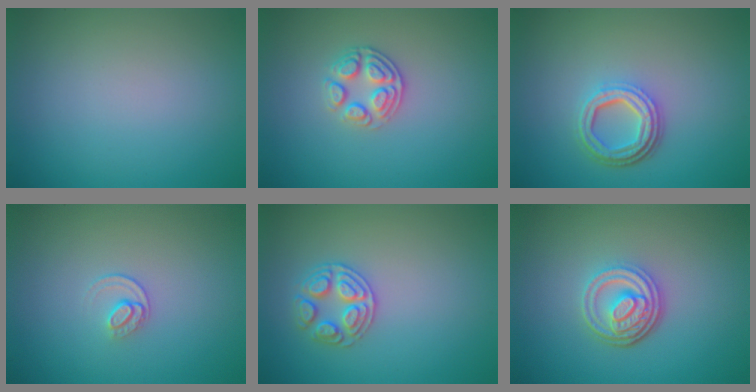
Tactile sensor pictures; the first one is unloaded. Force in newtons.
{"total": 2.6, "press": 2.5, "slide": 0.9}
{"total": 4.1, "press": 3.2, "slide": 2.7}
{"total": 1.2, "press": 0.8, "slide": 0.9}
{"total": 2.7, "press": 2.7, "slide": 0.3}
{"total": 4.3, "press": 3.3, "slide": 2.8}